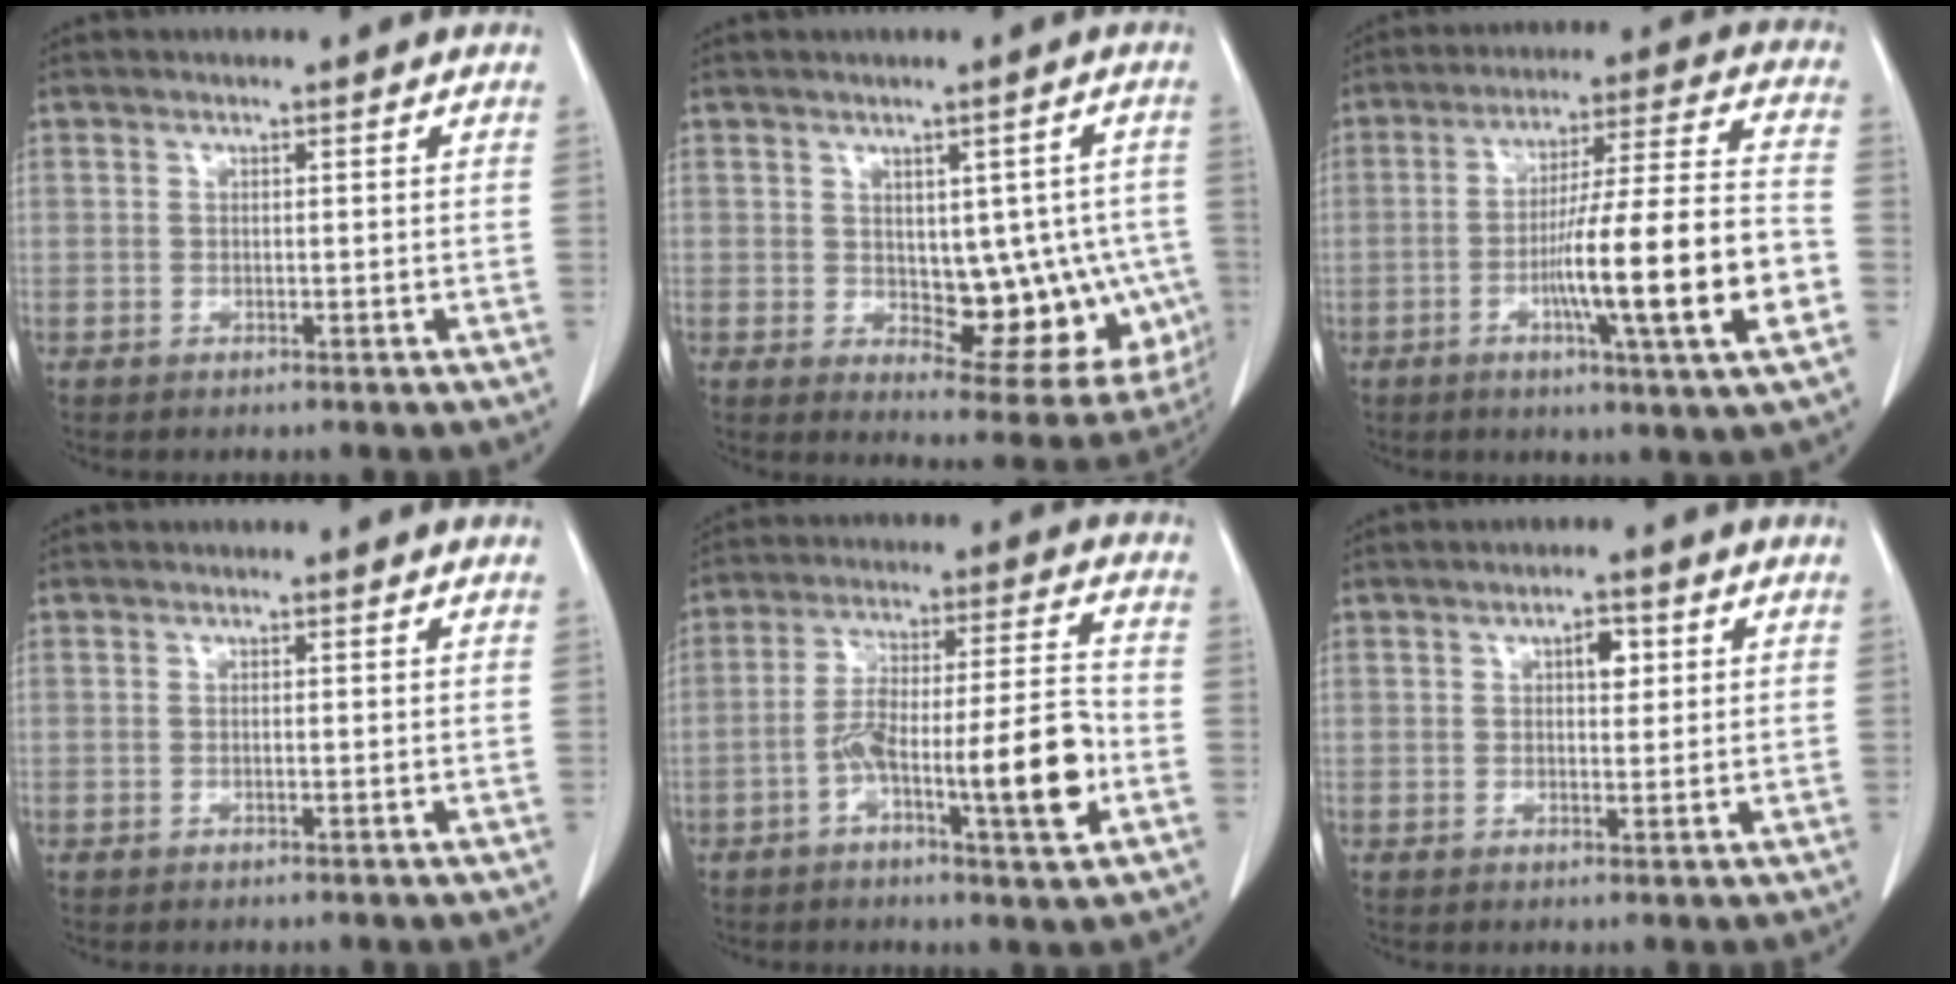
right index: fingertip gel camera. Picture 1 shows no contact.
{"total": 12.9, "force": [-0.8, 6.8, 11.0], "torque": [-0.113, 0.012, 0.012]}
{"total": 17.8, "force": [-4.9, -0.1, 17.1], "torque": [-0.264, 0.000, -0.079]}
{"total": 0.0}
{"total": 14.2, "force": [-4.6, 1.6, 13.4], "torque": [-0.221, 0.018, -0.073]}
{"total": 3.0, "force": [1.0, 1.5, 2.4], "torque": [-0.036, 0.005, 0.014]}